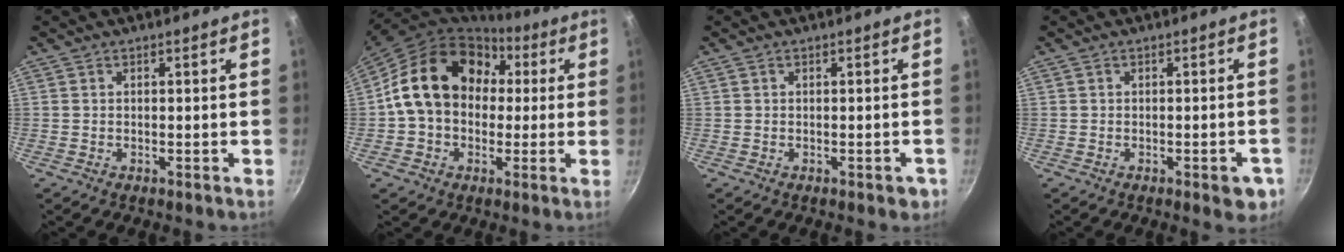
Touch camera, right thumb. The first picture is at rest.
{"total": 18.7, "force": [2.9, 14.6, 11.3], "torque": [-0.165, 0.042, 0.040]}
{"total": 2.3, "force": [-0.7, 1.3, 1.8], "torque": [-0.007, 0.010, -0.004]}
{"total": 4.7, "force": [-1.9, 1.8, 3.8], "torque": [-0.031, 0.009, -0.020]}